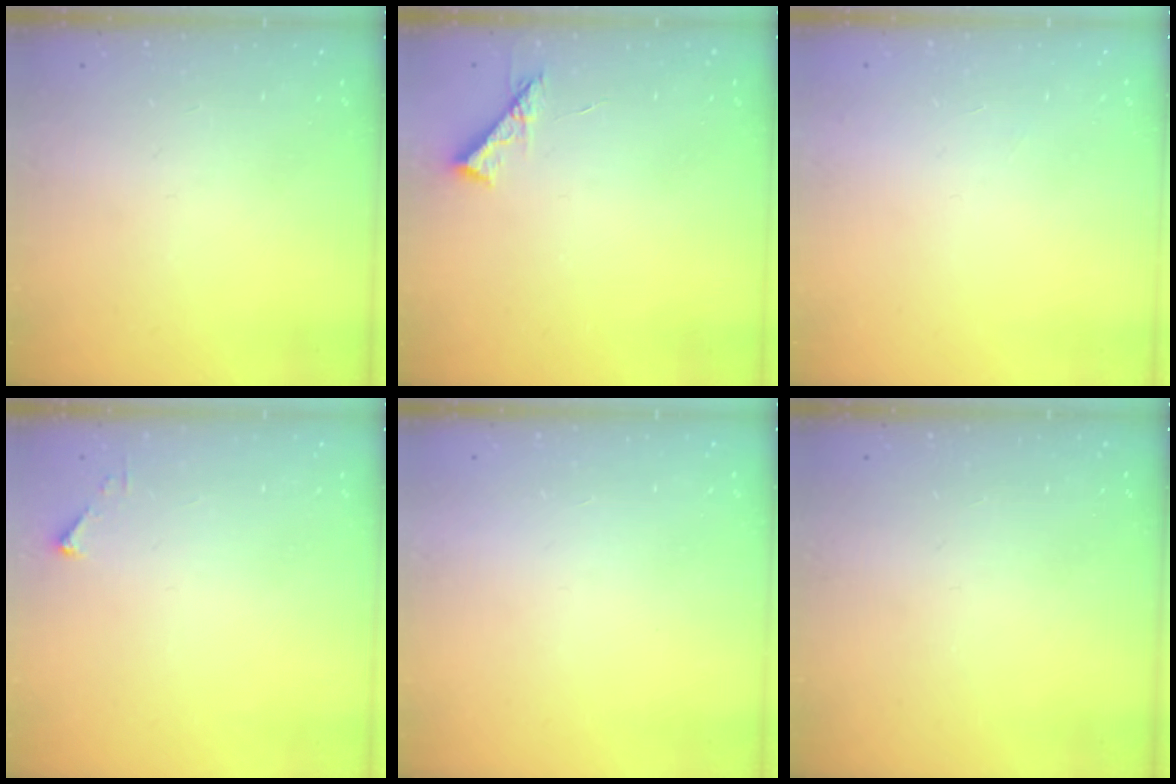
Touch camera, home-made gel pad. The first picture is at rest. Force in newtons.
{"total": 6.0, "press": 6.0, "slide": 0.5}
{"total": 4.9, "press": 4.8, "slide": 0.5}
{"total": 2.7, "press": 2.7, "slide": 0.3}
{"total": 1.5, "press": 1.5, "slide": 0.1}
{"total": 0.0}